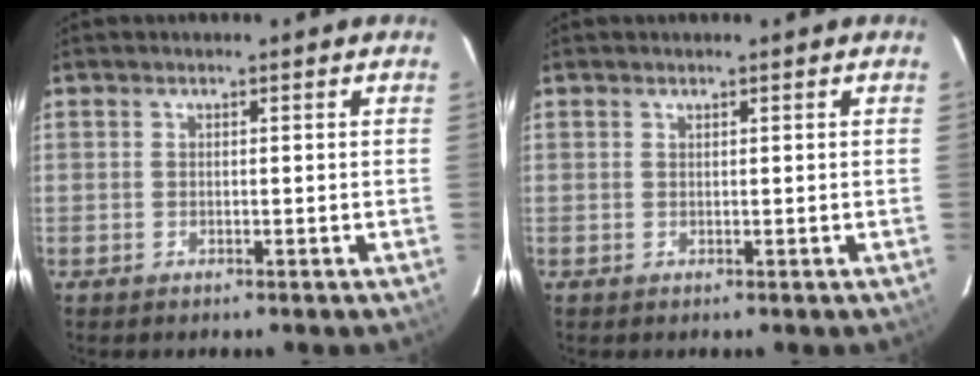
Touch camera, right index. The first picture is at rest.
{"total": 0.0}